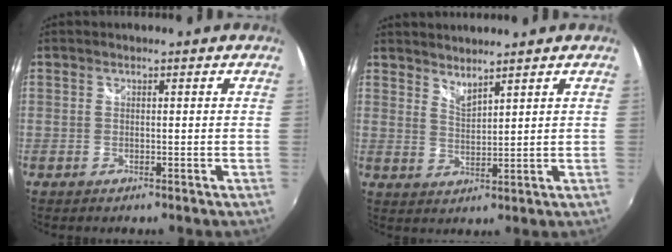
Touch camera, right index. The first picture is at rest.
{"total": 3.4, "force": [3.3, 0.1, 1.1], "torque": [-0.017, -0.006, 0.055]}